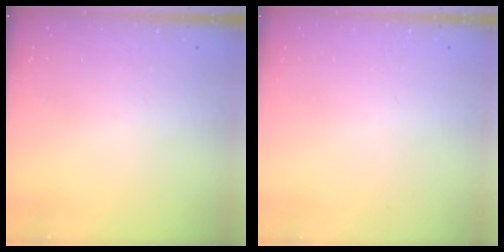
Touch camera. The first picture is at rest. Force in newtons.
{"total": 0.0}